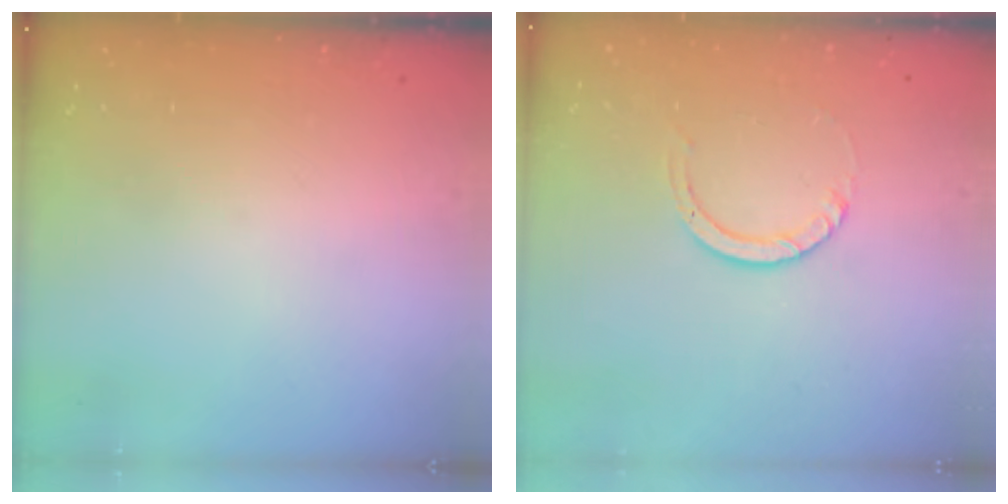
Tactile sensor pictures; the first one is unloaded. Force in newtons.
{"total": 3.0, "press": 3.0, "slide": 0.3}